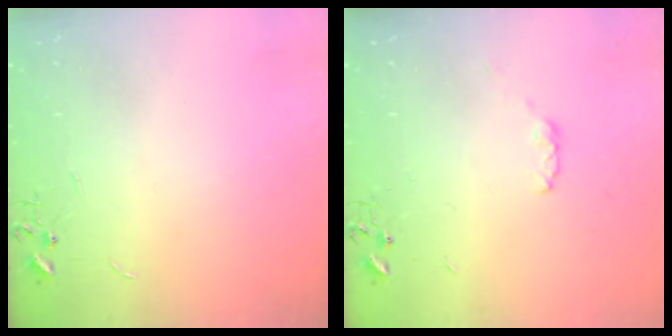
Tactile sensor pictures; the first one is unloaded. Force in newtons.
{"total": 3.6, "press": 3.6, "slide": 0.5}